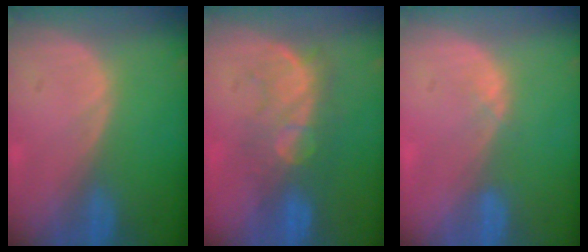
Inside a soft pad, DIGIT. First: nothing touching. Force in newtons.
{"total": 7.8, "press": 7.7, "slide": 1.5}
{"total": 1.3, "press": 1.1, "slide": 0.8}